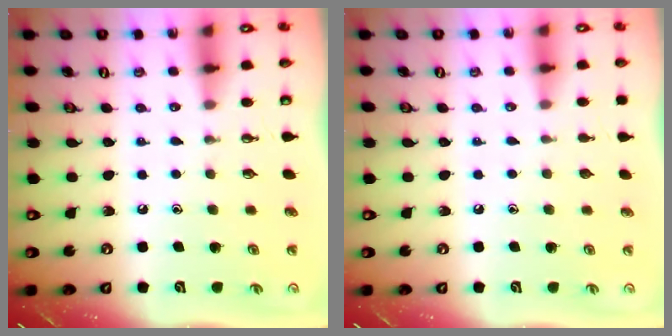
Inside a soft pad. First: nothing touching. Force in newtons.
{"total": 0.0}